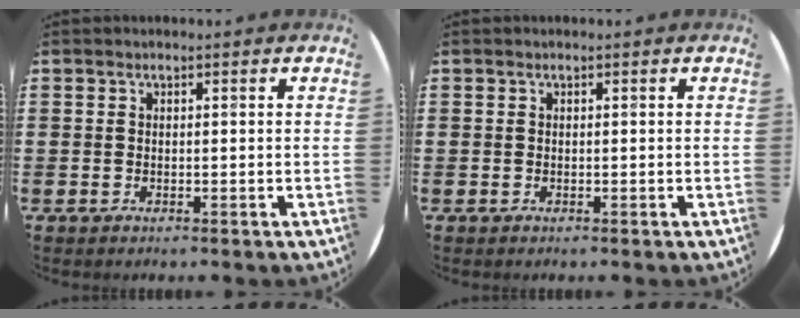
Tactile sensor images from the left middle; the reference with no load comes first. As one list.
[{"total": 0.0}]